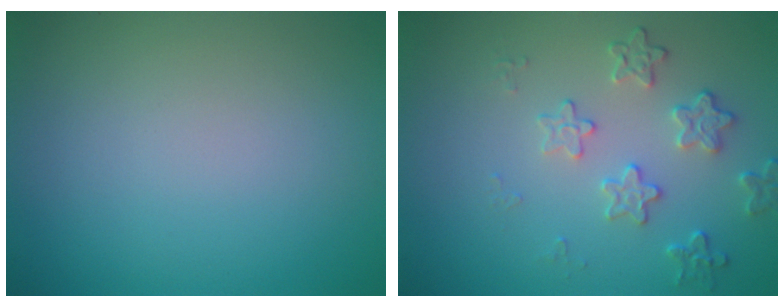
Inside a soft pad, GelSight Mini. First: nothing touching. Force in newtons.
{"total": 2.6, "press": 2.0, "slide": 1.7}